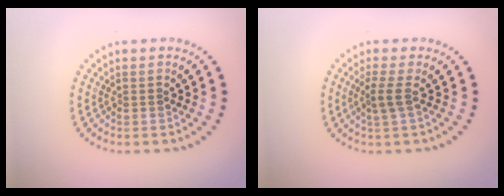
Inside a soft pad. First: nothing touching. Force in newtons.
{"total": 1.9, "press": 1.3, "slide": 1.3}